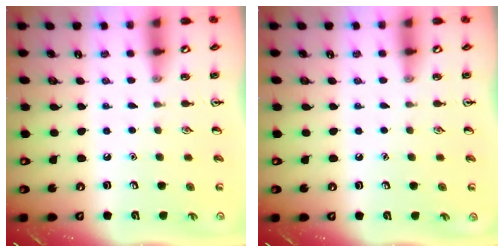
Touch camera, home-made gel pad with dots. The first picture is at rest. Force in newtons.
{"total": 0.0}